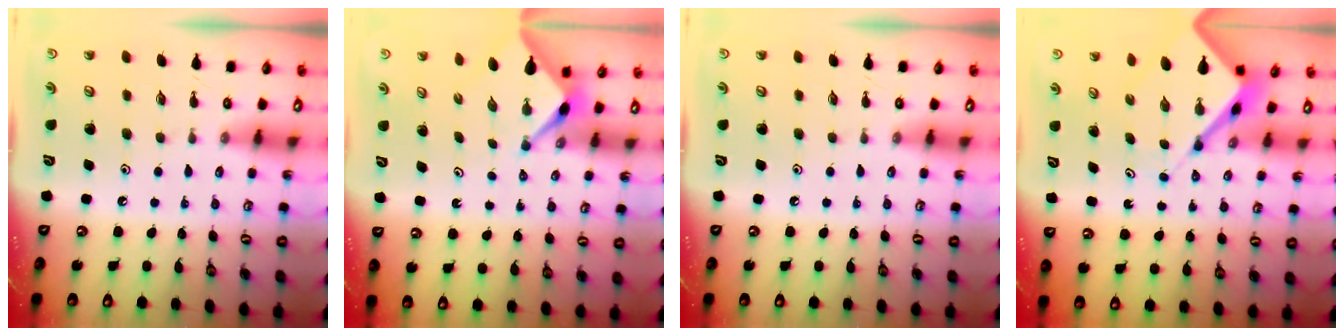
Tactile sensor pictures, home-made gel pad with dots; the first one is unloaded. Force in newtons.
{"total": 2.4, "press": 2.4, "slide": 0.3}
{"total": 0.0}
{"total": 6.8, "press": 6.8, "slide": 0.4}